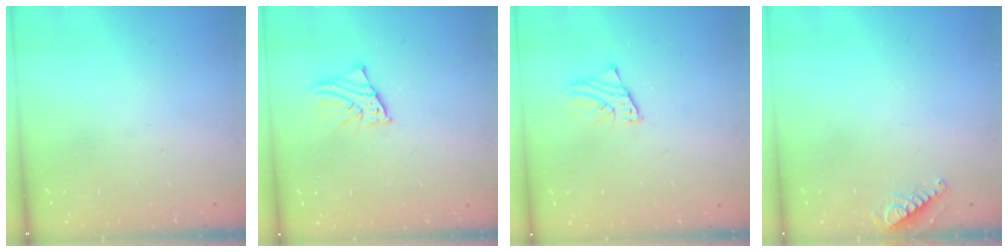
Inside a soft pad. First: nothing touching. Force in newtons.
{"total": 2.2, "press": 2.2, "slide": 0.1}
{"total": 2.3, "press": 2.3, "slide": 0.1}
{"total": 5.3, "press": 5.3, "slide": 0.6}